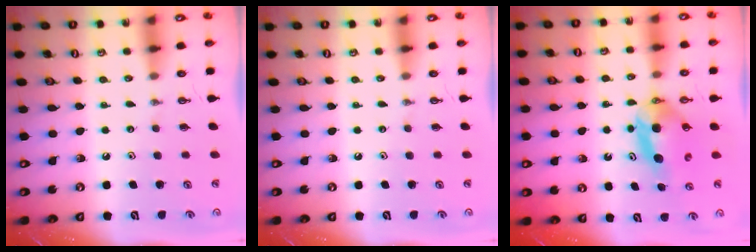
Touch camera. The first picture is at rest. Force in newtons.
{"total": 0.0}
{"total": 6.9, "press": 5.2, "slide": 4.6}